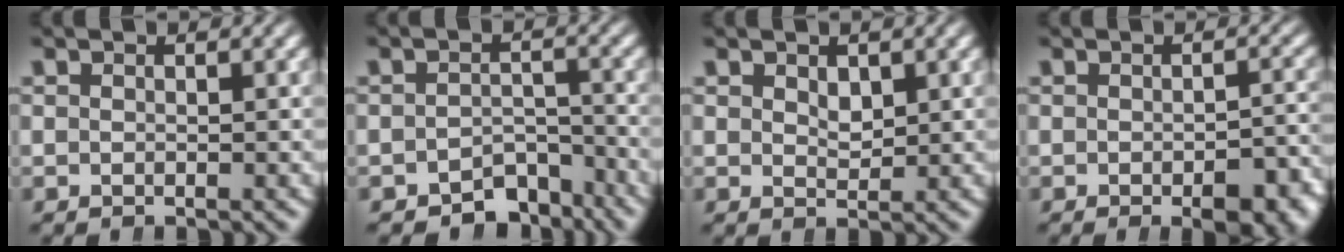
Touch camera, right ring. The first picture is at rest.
{"total": 5.7, "force": [-5.0, 2.2, 1.4], "torque": [0.009, -0.010, -0.079]}
{"total": 1.3, "force": [1.1, 0.0, 0.8], "torque": [0.000, -0.004, 0.028]}
{"total": 4.1, "force": [-2.5, 1.2, 3.0], "torque": [-0.028, -0.002, -0.037]}